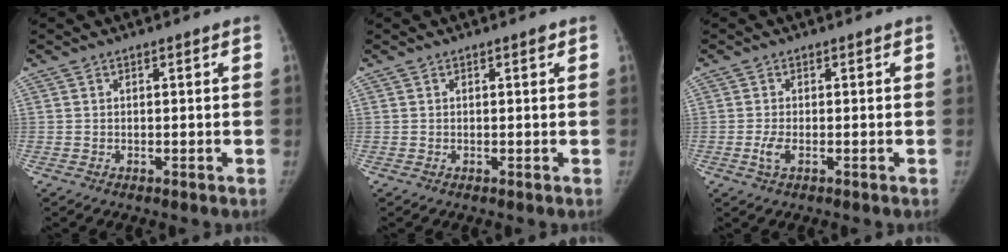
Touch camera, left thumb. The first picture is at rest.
{"total": 0.6, "force": [0.3, 0.2, 0.5], "torque": [-0.007, -0.001, 0.003]}
{"total": 2.2, "force": [-0.7, 0.8, 1.9], "torque": [-0.047, -0.002, -0.016]}